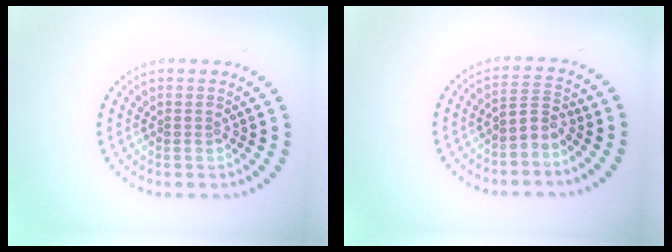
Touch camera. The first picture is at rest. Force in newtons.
{"total": 2.2, "press": 1.4, "slide": 1.6}